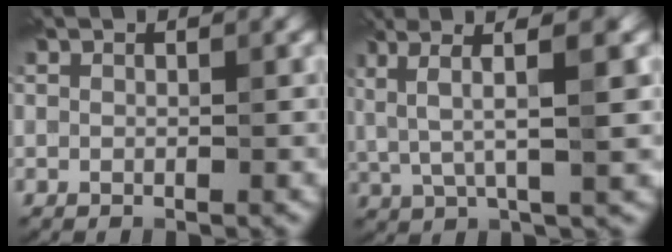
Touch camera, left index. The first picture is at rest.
{"total": 7.1, "force": [2.7, 1.5, 6.4], "torque": [-0.113, 0.017, 0.048]}